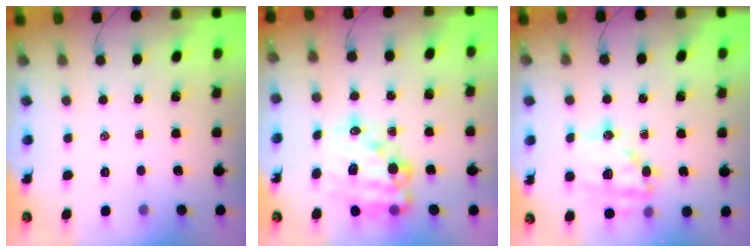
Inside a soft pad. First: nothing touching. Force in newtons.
{"total": 17.2, "press": 16.8, "slide": 3.8}
{"total": 16.1, "press": 15.9, "slide": 2.5}